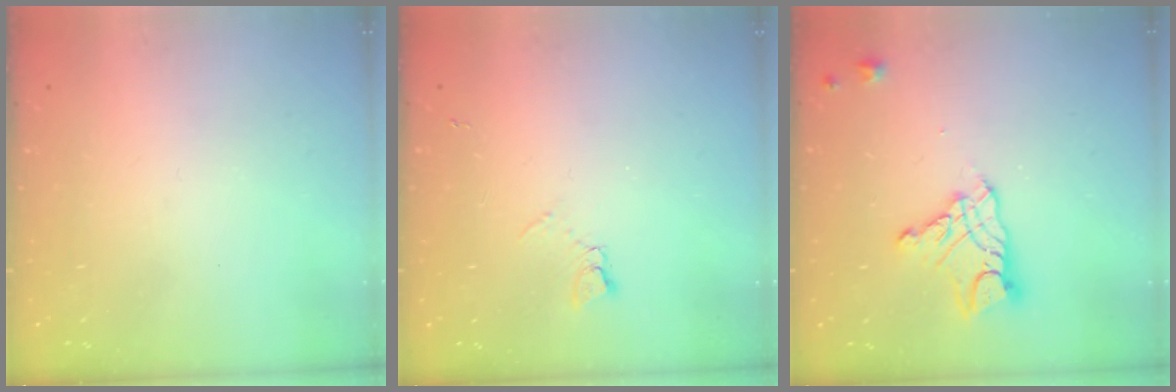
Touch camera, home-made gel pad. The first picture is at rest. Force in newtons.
{"total": 4.0, "press": 4.0, "slide": 0.6}
{"total": 12.6, "press": 12.5, "slide": 1.1}